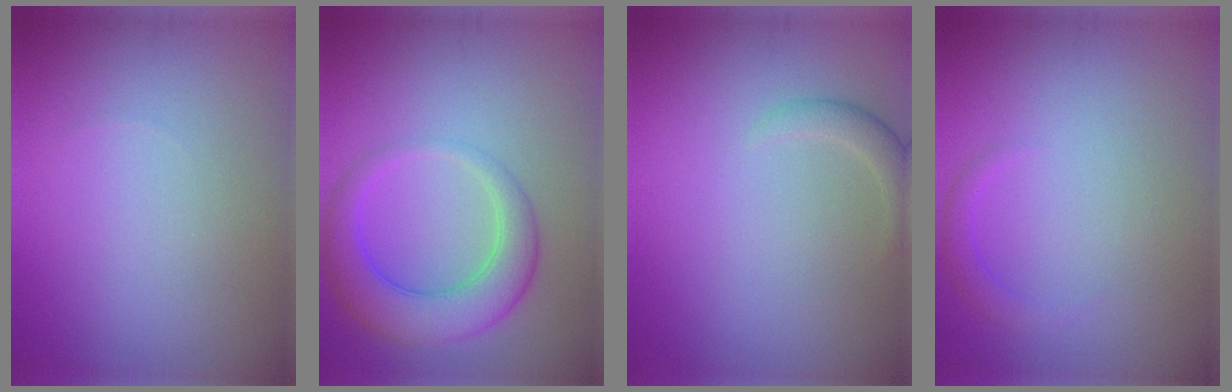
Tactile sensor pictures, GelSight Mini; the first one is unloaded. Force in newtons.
{"total": 5.4, "press": 5.4, "slide": 0.2}
{"total": 1.5, "press": 1.5, "slide": 0.1}
{"total": 1.2, "press": 1.2, "slide": 0.1}